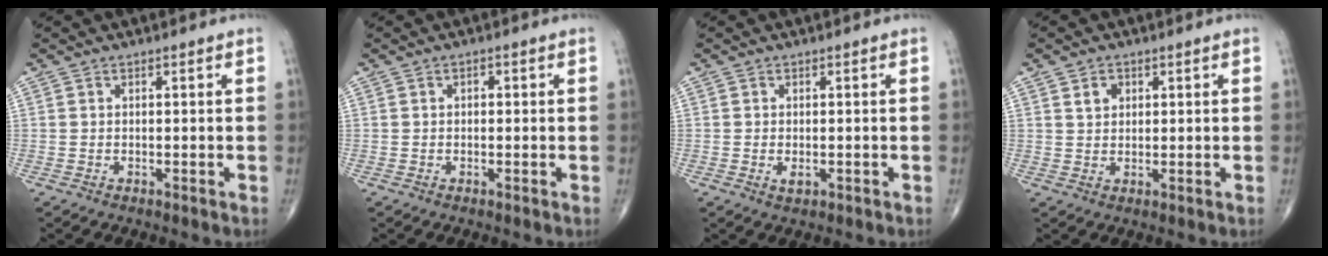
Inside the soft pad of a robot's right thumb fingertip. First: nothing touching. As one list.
[{"total": 1.0, "force": [0.2, 0.7, 0.7], "torque": [-0.006, 0.002, 0.001]}, {"total": 1.5, "force": [-0.3, 0.8, 1.2], "torque": [-0.018, -0.003, -0.003]}, {"total": 2.7, "force": [1.2, 2.1, 1.3], "torque": [-0.010, -0.006, 0.021]}]